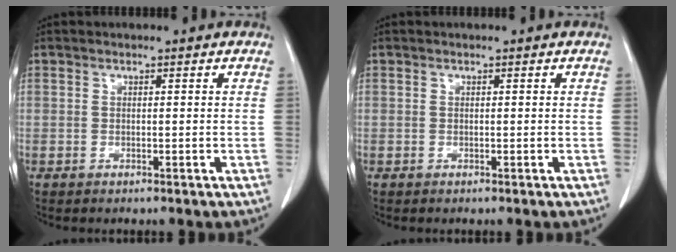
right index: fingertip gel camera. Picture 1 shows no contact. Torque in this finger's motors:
{"motor_torque": [0.00, 0.00, 0.00, 0.00]}